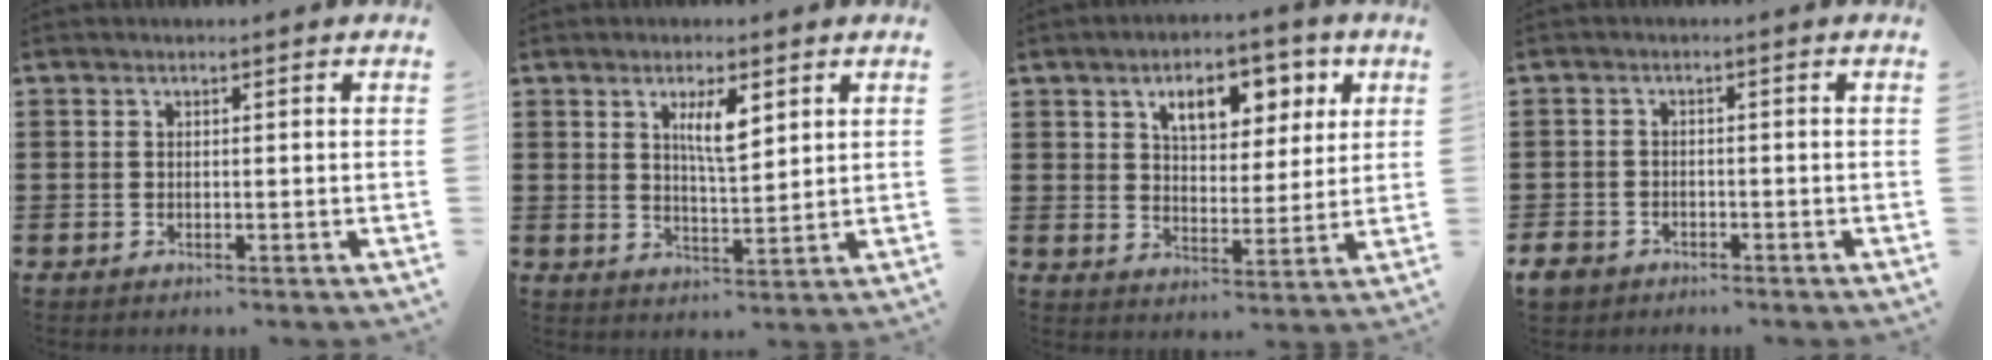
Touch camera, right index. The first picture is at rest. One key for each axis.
{"total": 4.9, "fx": 2.2, "fy": 1.3, "fz": 4.1, "tx": -0.079, "ty": 0.002, "tz": 0.034}
{"total": 7.5, "fx": 3.8, "fy": 4.1, "fz": 4.9, "tx": -0.085, "ty": 0.000, "tz": 0.059}
{"total": 2.4, "fx": -2.0, "fy": 1.2, "fz": 0.4, "tx": -0.020, "ty": 0.000, "tz": -0.046}